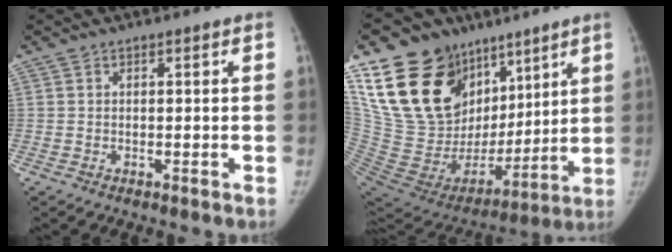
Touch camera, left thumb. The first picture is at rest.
{"total": 30.7, "force": [12.8, 20.0, 19.5], "torque": [-0.325, -0.003, 0.245]}